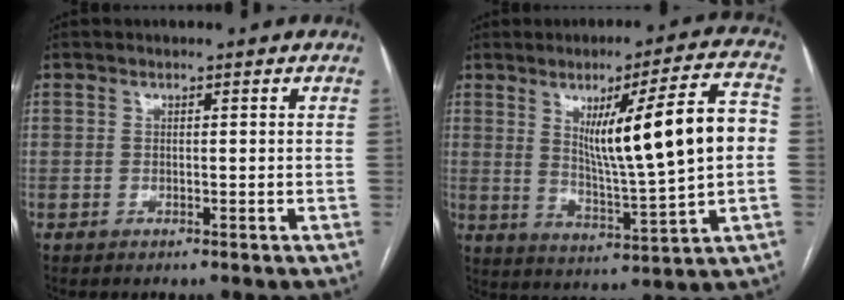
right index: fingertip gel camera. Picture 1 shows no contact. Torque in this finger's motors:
{"motor_torque": [1.33, 0.81, 0.96, 0.16]}